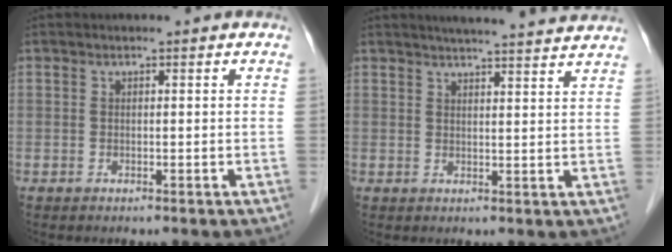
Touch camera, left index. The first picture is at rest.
{"total": 12.5, "force": [11.7, 0.3, 4.6], "torque": [-0.061, 0.008, 0.140]}